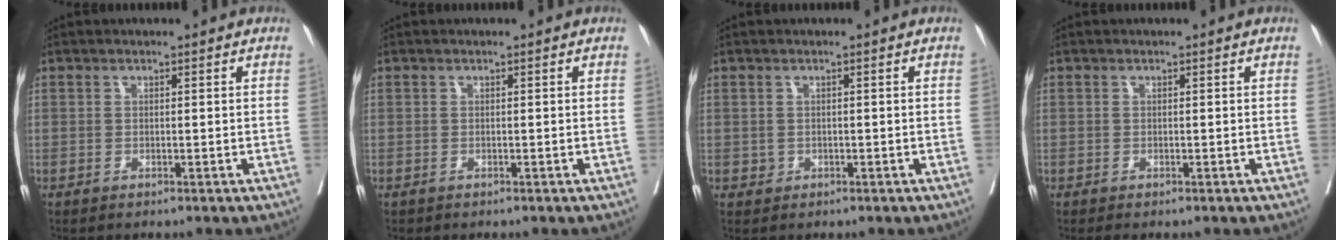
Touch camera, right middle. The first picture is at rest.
{"total": 0.0}
{"total": 0.8, "force": [-0.1, 0.8, 0.2], "torque": [-0.001, 0.002, 0.001]}
{"total": 0.0}